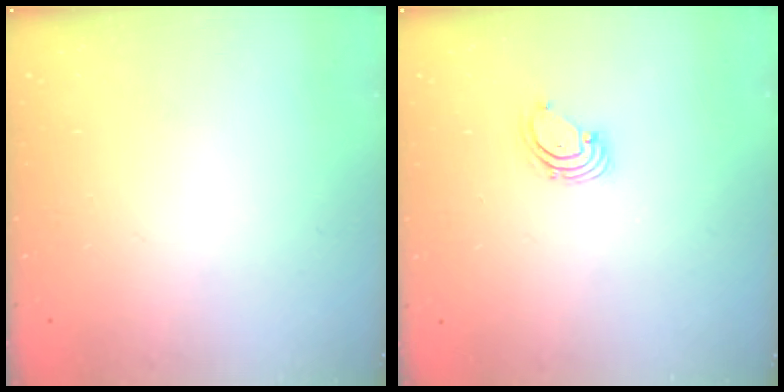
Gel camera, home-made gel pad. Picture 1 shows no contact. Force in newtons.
{"total": 1.6, "press": 1.6, "slide": 0.1}